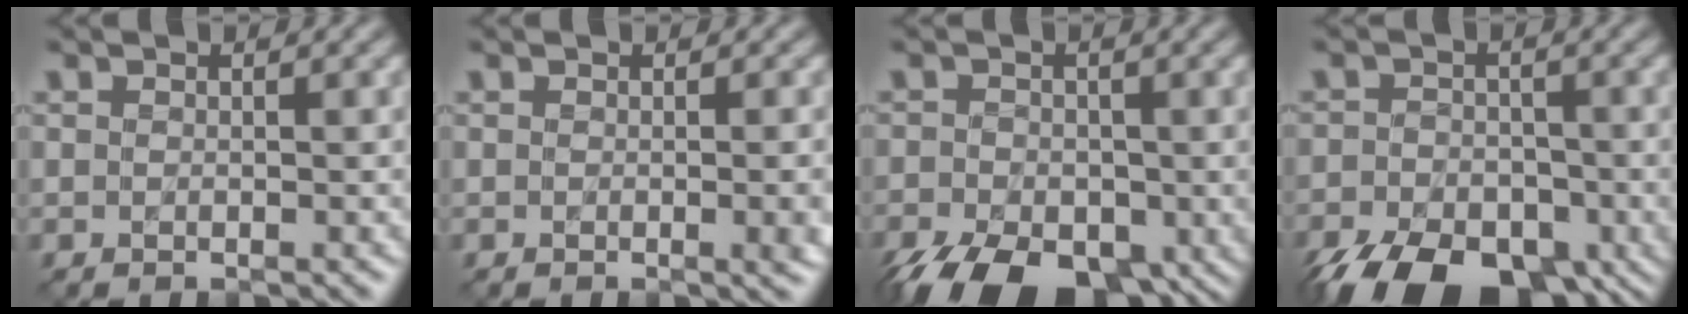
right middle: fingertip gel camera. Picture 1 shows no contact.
{"total": 3.4, "force": [-0.3, 1.4, 3.1], "torque": [-0.018, 0.000, -0.001]}
{"total": 10.1, "force": [-5.7, 5.6, 6.2], "torque": [-0.109, -0.040, -0.091]}
{"total": 11.7, "force": [-7.9, 6.3, 6.0], "torque": [-0.103, -0.046, -0.122]}